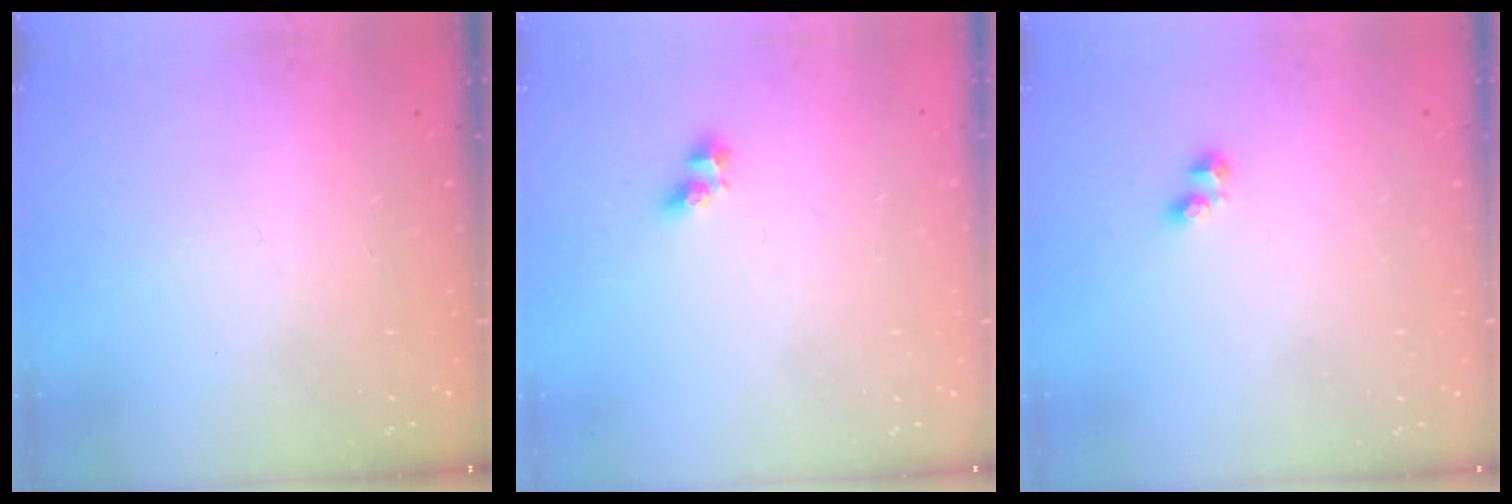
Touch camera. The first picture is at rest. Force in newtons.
{"total": 5.0, "press": 5.0, "slide": 0.4}
{"total": 1.9, "press": 1.8, "slide": 0.5}